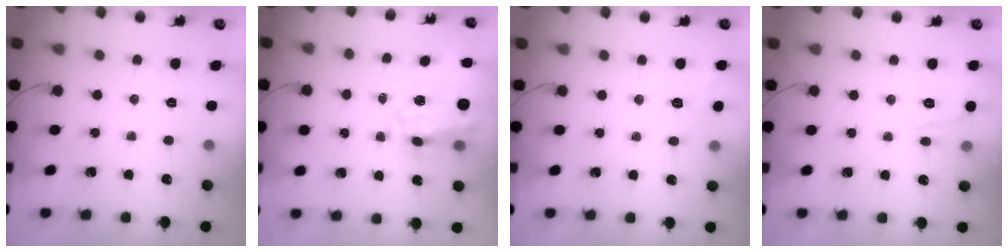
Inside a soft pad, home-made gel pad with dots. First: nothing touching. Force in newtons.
{"total": 18.7, "press": 18.3, "slide": 4.2}
{"total": 4.8, "press": 4.4, "slide": 1.9}
{"total": 8.4, "press": 8.3, "slide": 1.5}